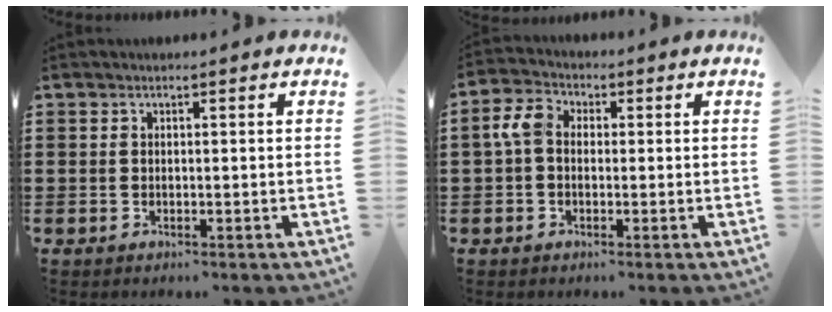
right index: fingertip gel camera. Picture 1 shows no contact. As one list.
[{"total": 4.5, "force": [0.1, 3.1, 3.2], "torque": [-0.091, 0.004, -0.008]}]